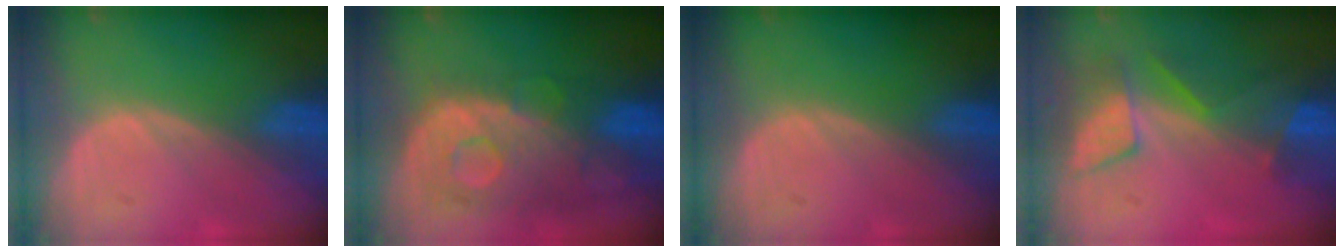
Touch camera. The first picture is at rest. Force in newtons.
{"total": 11.2, "press": 9.7, "slide": 5.6}
{"total": 0.0}
{"total": 8.6, "press": 7.2, "slide": 4.7}